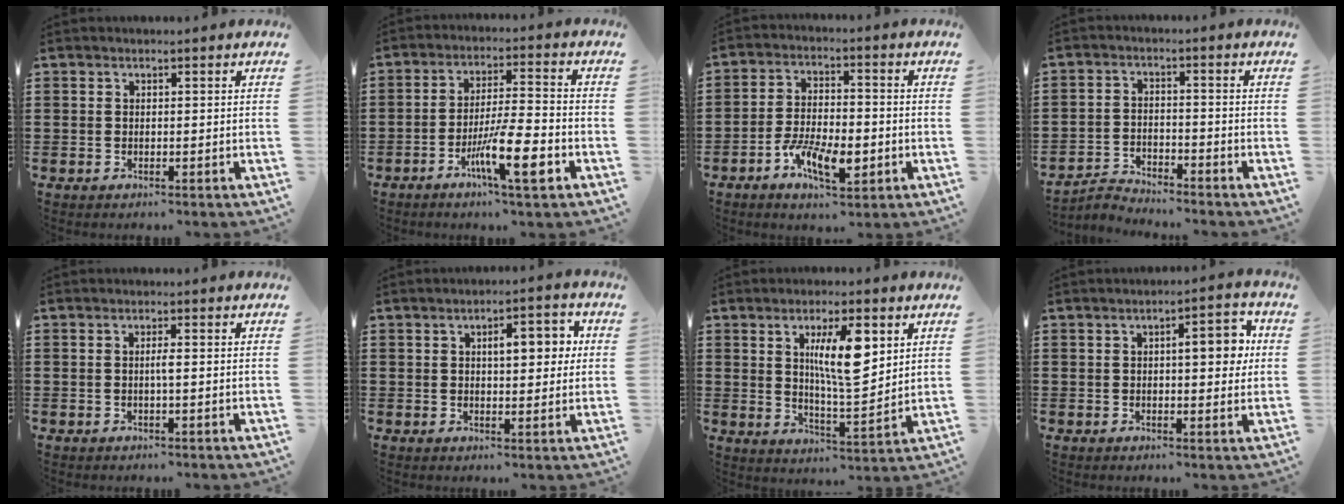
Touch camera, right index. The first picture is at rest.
{"total": 9.9, "force": [-4.6, 1.4, 8.6], "torque": [-0.157, -0.002, -0.082]}
{"total": 8.0, "force": [-3.6, 3.2, 6.5], "torque": [-0.136, -0.003, -0.065]}
{"total": 2.8, "force": [-2.8, 0.3, 0.0], "torque": [-0.008, 0.004, -0.061]}
{"total": 1.3, "force": [-0.1, 0.0, 1.3], "torque": [-0.026, -0.002, -0.003]}
{"total": 5.8, "force": [1.3, 2.3, 5.1], "torque": [-0.070, -0.001, 0.011]}
{"total": 9.5, "force": [3.6, 2.6, 8.4], "torque": [-0.145, -0.001, 0.055]}
{"total": 6.0, "force": [1.0, 2.0, 5.5], "torque": [-0.075, -0.002, 0.006]}